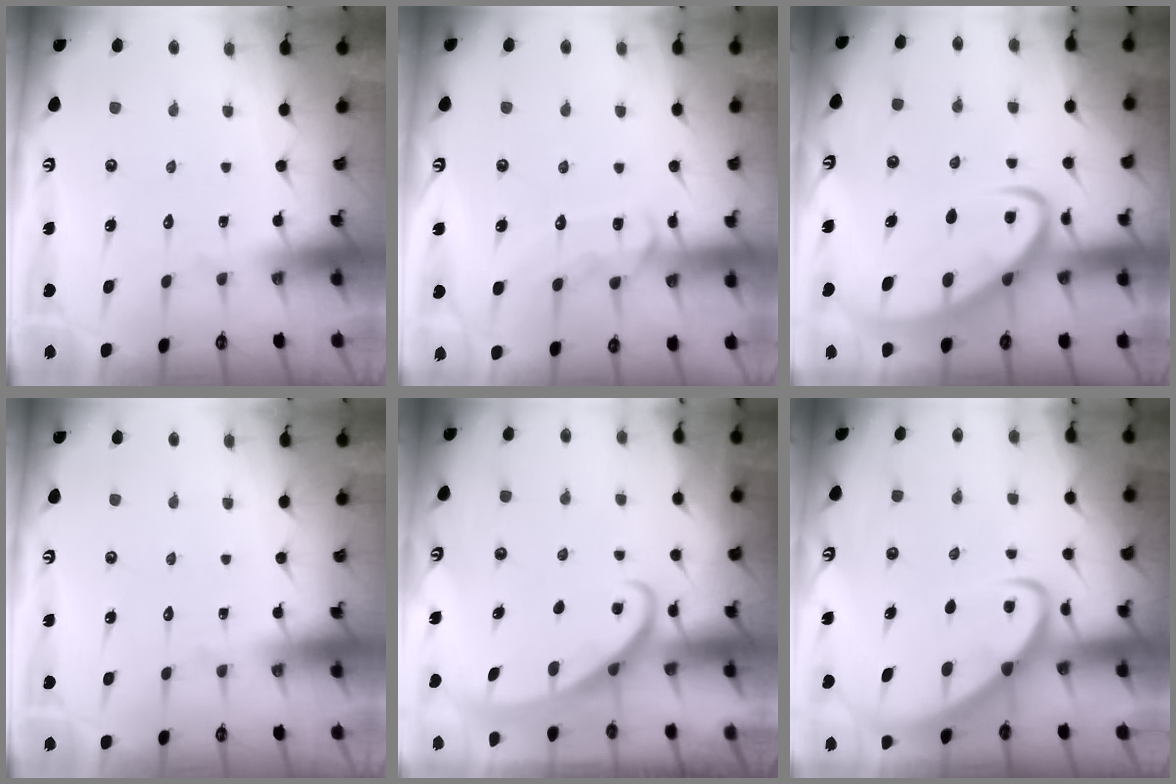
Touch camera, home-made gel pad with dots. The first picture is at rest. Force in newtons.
{"total": 11.2, "press": 11.2, "slide": 0.8}
{"total": 7.4, "press": 7.4, "slide": 0.9}
{"total": 0.0}
{"total": 2.8, "press": 2.8, "slide": 0.4}
{"total": 4.3, "press": 4.2, "slide": 0.5}